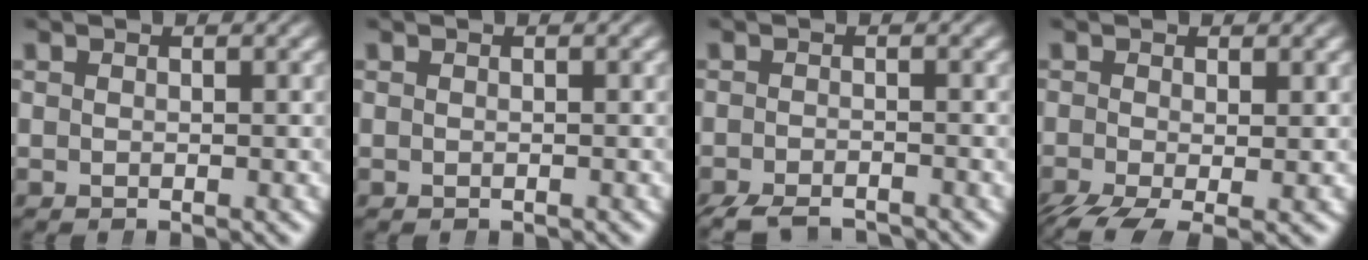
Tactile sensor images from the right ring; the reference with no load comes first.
{"total": 0.0}
{"total": 3.2, "force": [-3.1, 0.6, 0.5], "torque": [-0.015, -0.017, -0.050]}
{"total": 4.2, "force": [-2.8, 2.0, 2.5], "torque": [-0.050, -0.027, -0.034]}